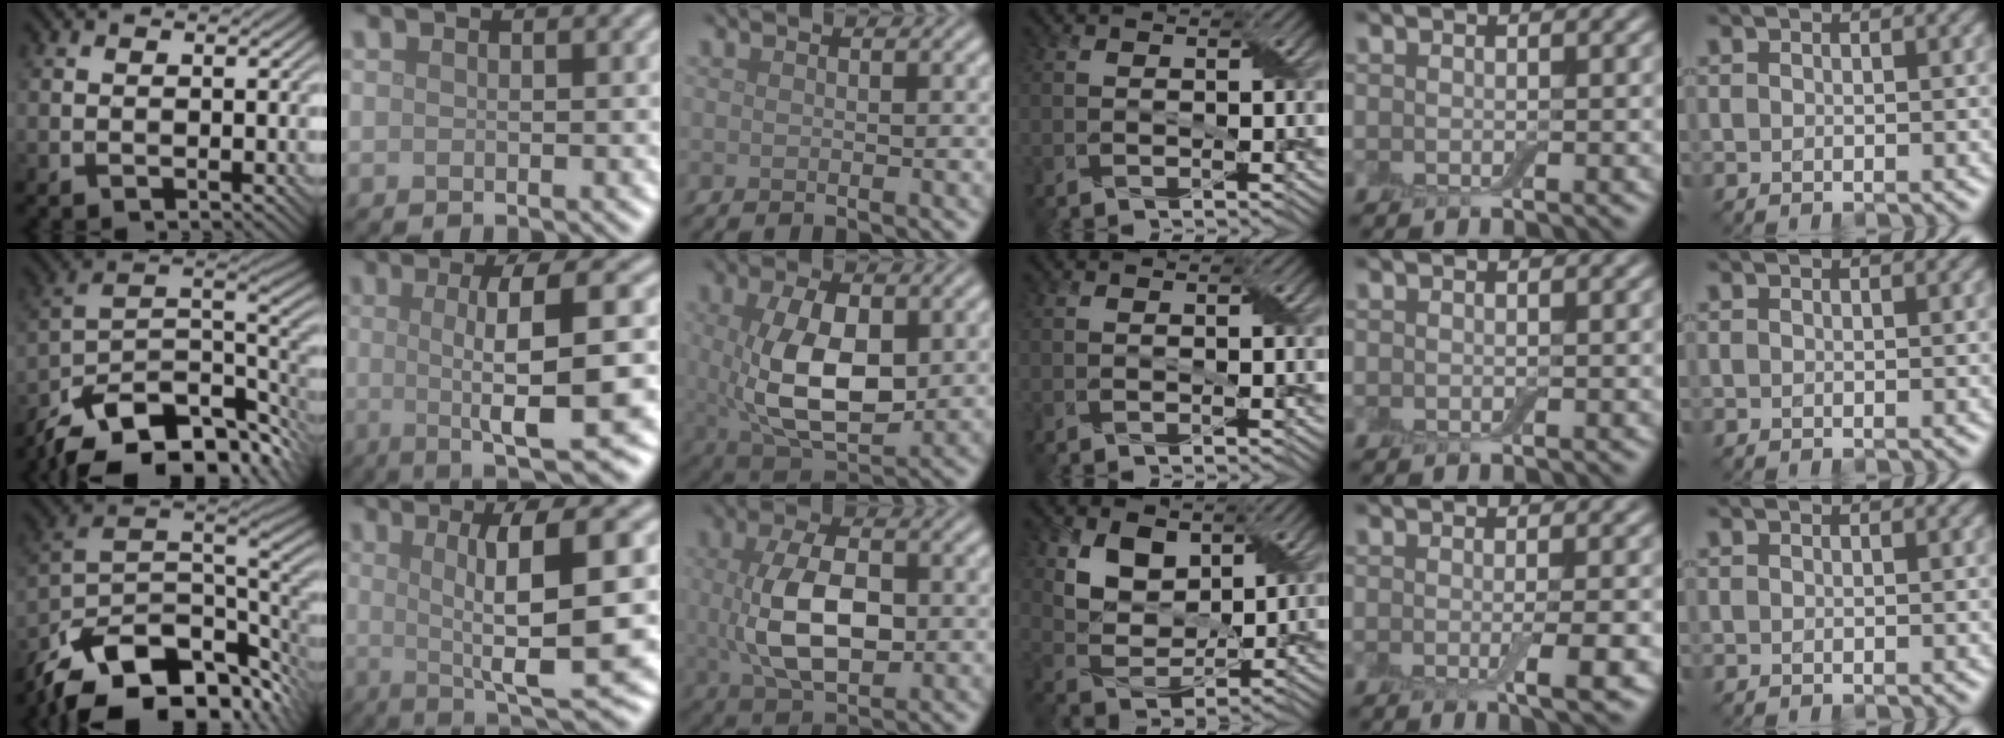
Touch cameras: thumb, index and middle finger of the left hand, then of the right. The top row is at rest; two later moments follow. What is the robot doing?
{"motion": "wrap", "object": "adhesive wrap"}